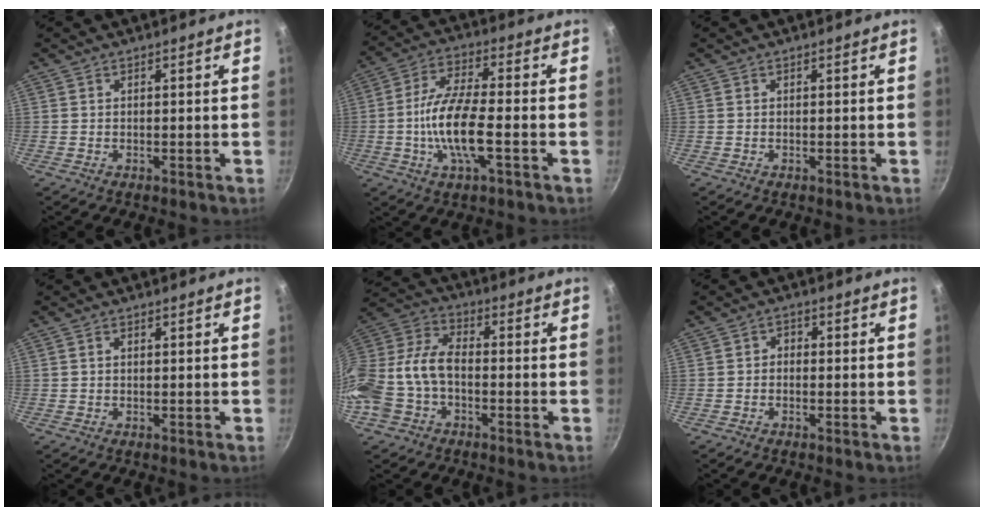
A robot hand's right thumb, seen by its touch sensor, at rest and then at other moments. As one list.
[{"total": 12.2, "force": [-3.0, 4.0, 11.2], "torque": [-0.214, 0.024, -0.067]}, {"total": 0.0}, {"total": 0.9, "force": [0.2, 0.6, 0.6], "torque": [-0.008, 0.004, 0.003]}, {"total": 15.6, "force": [-3.8, 10.7, 10.8], "torque": [-0.223, 0.049, -0.087]}, {"total": 1.8, "force": [-0.5, 1.5, 0.9], "torque": [-0.011, 0.012, -0.014]}]